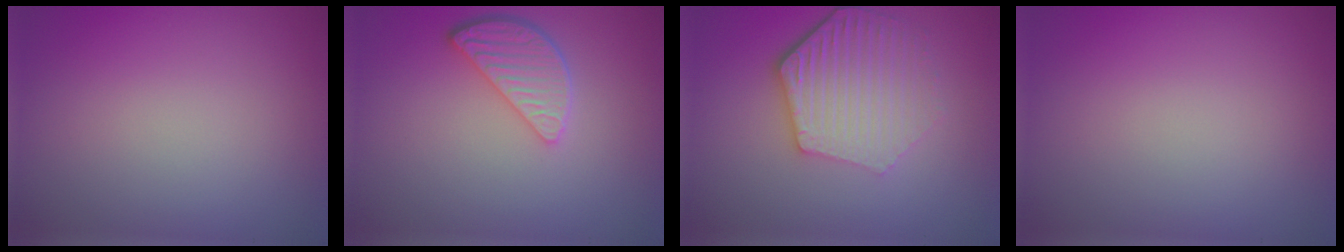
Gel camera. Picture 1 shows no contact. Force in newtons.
{"total": 3.4, "press": 2.9, "slide": 1.8}
{"total": 6.0, "press": 4.5, "slide": 3.9}
{"total": 0.0}